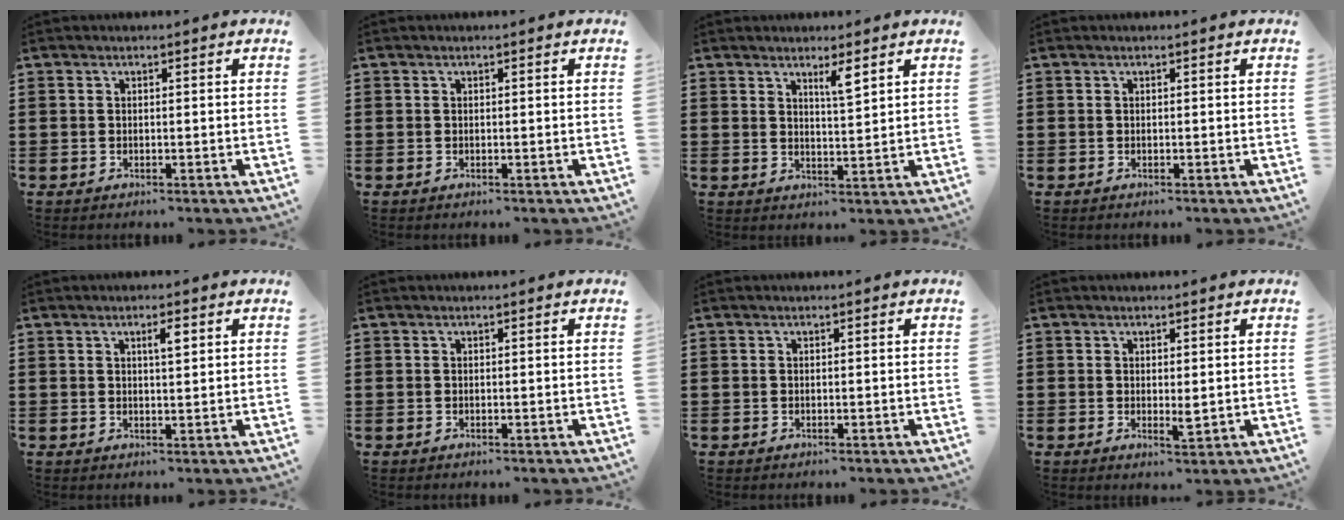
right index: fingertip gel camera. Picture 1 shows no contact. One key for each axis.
{"total": 0.0}
{"total": 3.2, "fx": 2.3, "fy": 0.4, "fz": 2.2, "tx": -0.040, "ty": -0.002, "tz": 0.038}
{"total": 0.0}
{"total": 2.4, "fx": 1.0, "fy": 0.5, "fz": 2.1, "tx": -0.034, "ty": 0.001, "tz": 0.013}
{"total": 0.0}
{"total": 0.0}
{"total": 2.0, "fx": 0.2, "fy": 0.8, "fz": 1.8, "tx": -0.025, "ty": -0.004, "tz": 0.003}